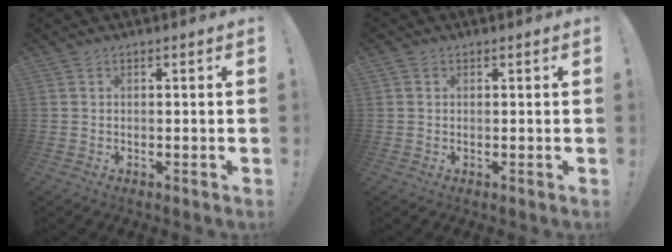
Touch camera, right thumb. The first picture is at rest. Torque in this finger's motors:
{"motor_torque": [-0.03, 0.02, -0.26, 0.17, 0.09]}